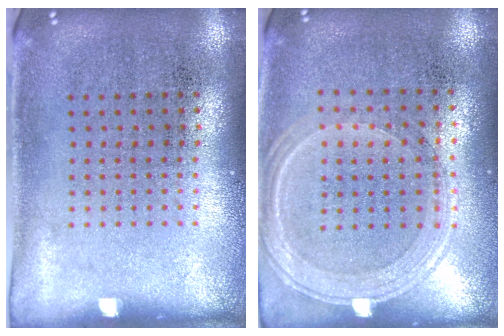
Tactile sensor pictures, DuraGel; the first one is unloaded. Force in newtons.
{"total": 1.0, "press": 0.9, "slide": 0.3}